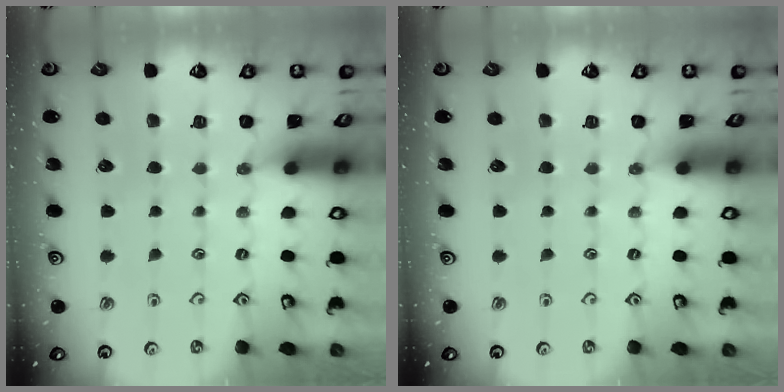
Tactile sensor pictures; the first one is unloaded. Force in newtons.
{"total": 0.0}